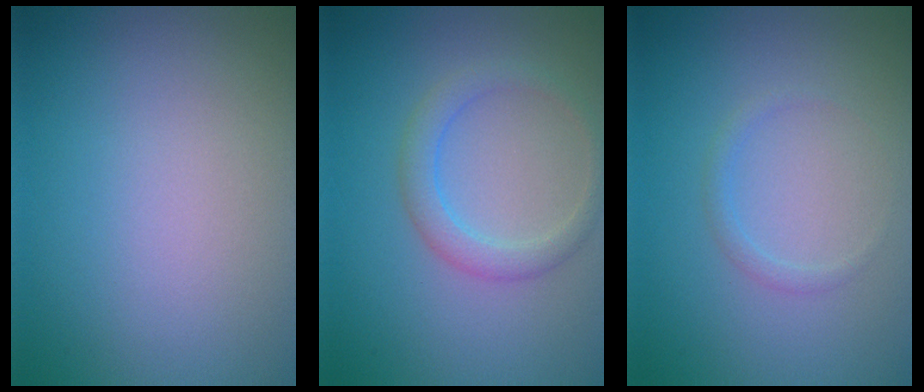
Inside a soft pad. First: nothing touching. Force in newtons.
{"total": 2.3, "press": 2.3, "slide": 0.0}
{"total": 0.8, "press": 0.8, "slide": 0.0}